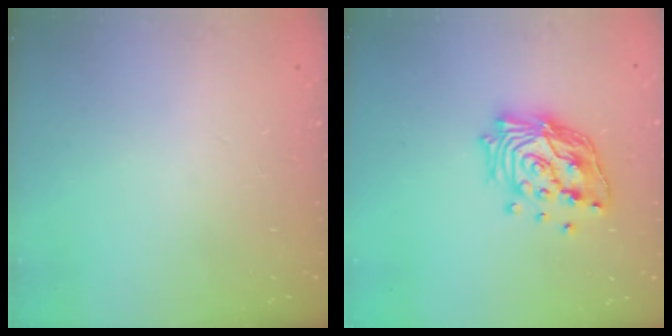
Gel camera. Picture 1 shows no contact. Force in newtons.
{"total": 18.0, "press": 17.9, "slide": 2.4}